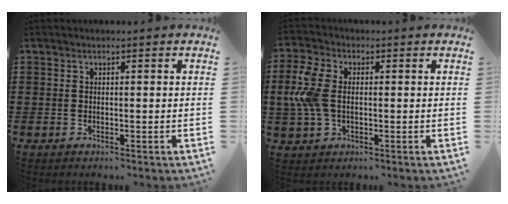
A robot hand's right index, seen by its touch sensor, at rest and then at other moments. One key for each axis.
{"total": 7.5, "fx": 0.4, "fy": 4.6, "fz": 5.9, "tx": -0.160, "ty": 0.002, "tz": -0.003}